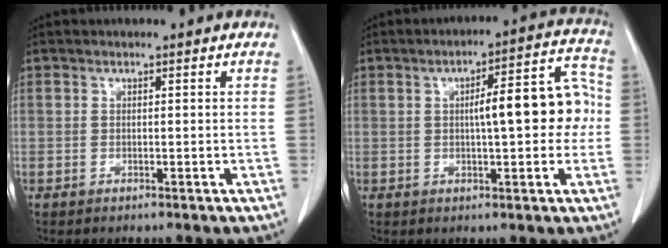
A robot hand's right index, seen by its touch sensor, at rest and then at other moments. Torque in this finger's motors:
{"motor_torque": [1.06, 0.00, 0.30, 0.10]}